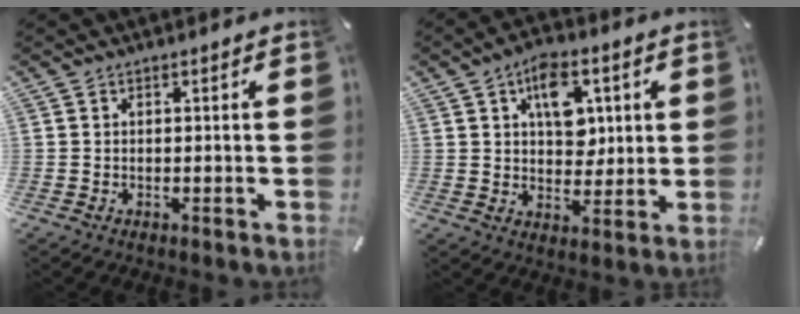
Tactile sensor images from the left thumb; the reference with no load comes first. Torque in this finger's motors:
{"motor_torque": [1.47, 1.48, 1.06, -0.39, 0.13]}